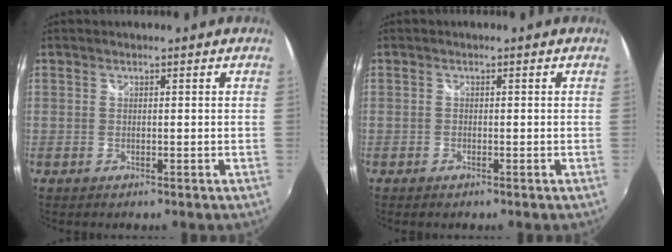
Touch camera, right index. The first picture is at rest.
{"total": 0.8, "force": [-0.6, 0.4, 0.2], "torque": [-0.006, -0.003, -0.014]}